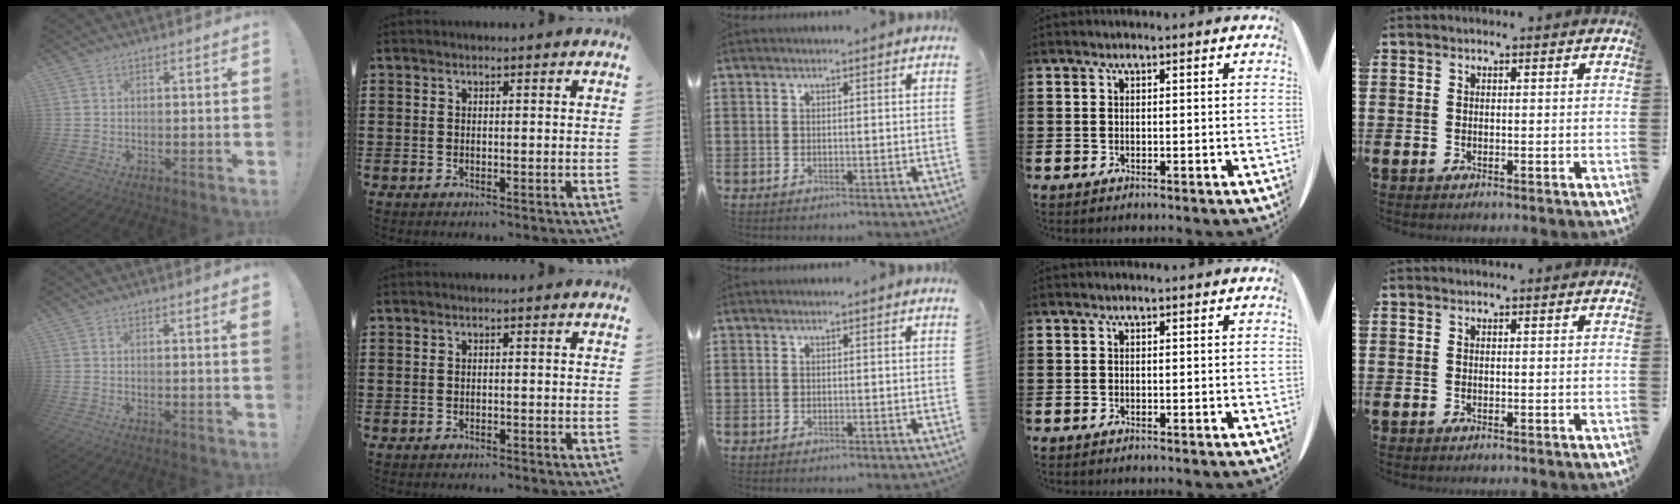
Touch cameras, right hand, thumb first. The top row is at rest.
{"thumb": {"total": 1.6, "force": [1.0, -0.4, 1.2], "torque": [-0.011, -0.007, 0.014]}, "index": {"total": 0.7, "force": [-0.6, 0.1, 0.2], "torque": [-0.007, -0.002, -0.013]}}